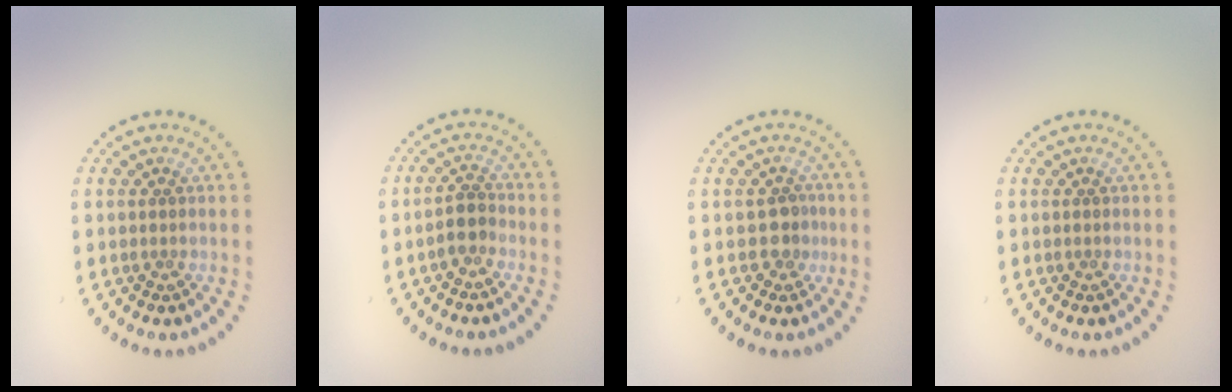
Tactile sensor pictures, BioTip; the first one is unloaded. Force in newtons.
{"total": 1.8, "press": 1.4, "slide": 1.2}
{"total": 1.8, "press": 1.5, "slide": 1.0}
{"total": 0.0}